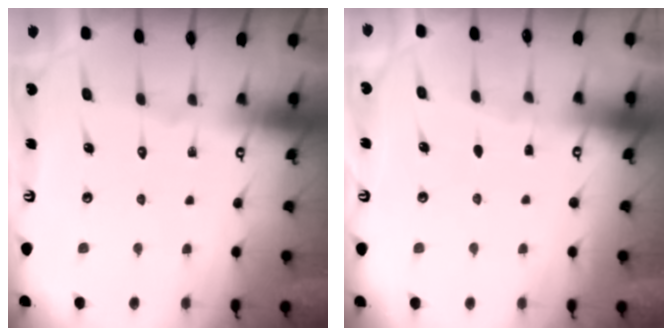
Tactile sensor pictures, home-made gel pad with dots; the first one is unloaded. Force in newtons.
{"total": 2.1, "press": 2.1, "slide": 0.3}